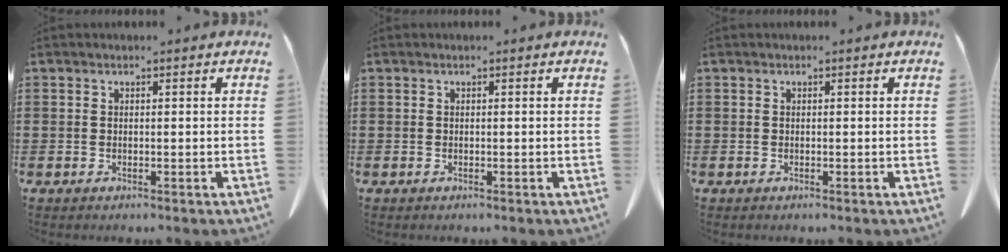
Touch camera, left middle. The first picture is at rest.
{"total": 0.0}
{"total": 0.0}